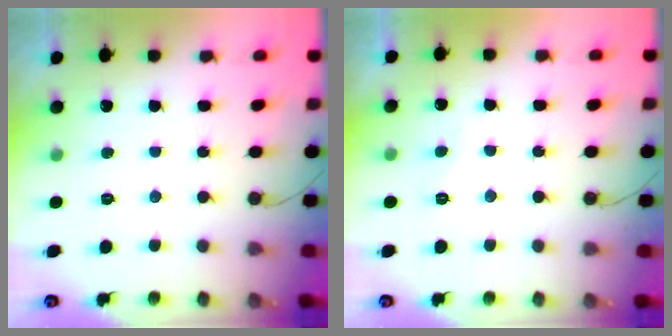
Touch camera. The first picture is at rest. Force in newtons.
{"total": 2.4, "press": 2.3, "slide": 0.5}